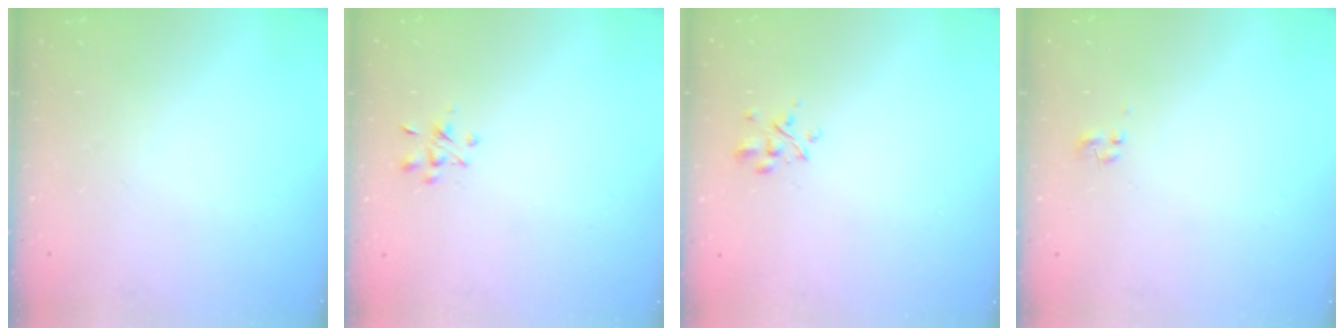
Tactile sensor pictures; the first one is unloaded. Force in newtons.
{"total": 2.7, "press": 2.5, "slide": 1.0}
{"total": 2.3, "press": 2.2, "slide": 0.9}
{"total": 0.0}